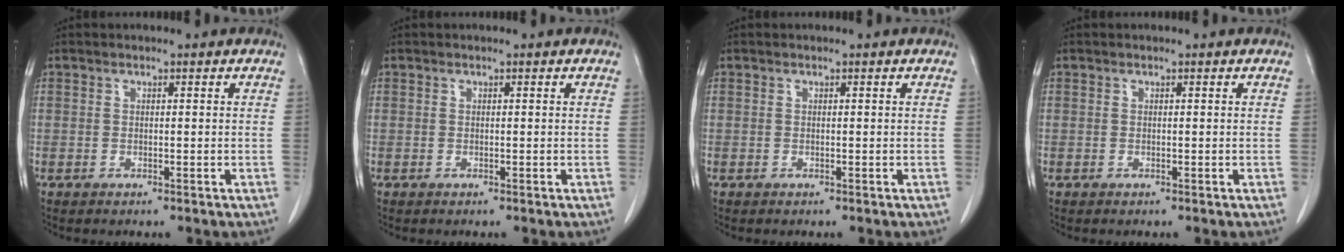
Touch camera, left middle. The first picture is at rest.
{"total": 0.0}
{"total": 0.0}
{"total": 0.0}